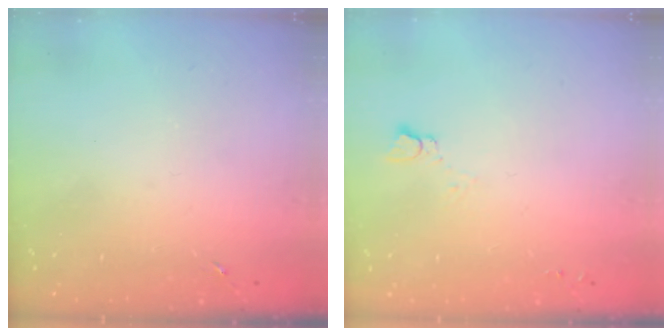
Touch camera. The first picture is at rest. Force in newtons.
{"total": 2.5, "press": 2.5, "slide": 0.2}